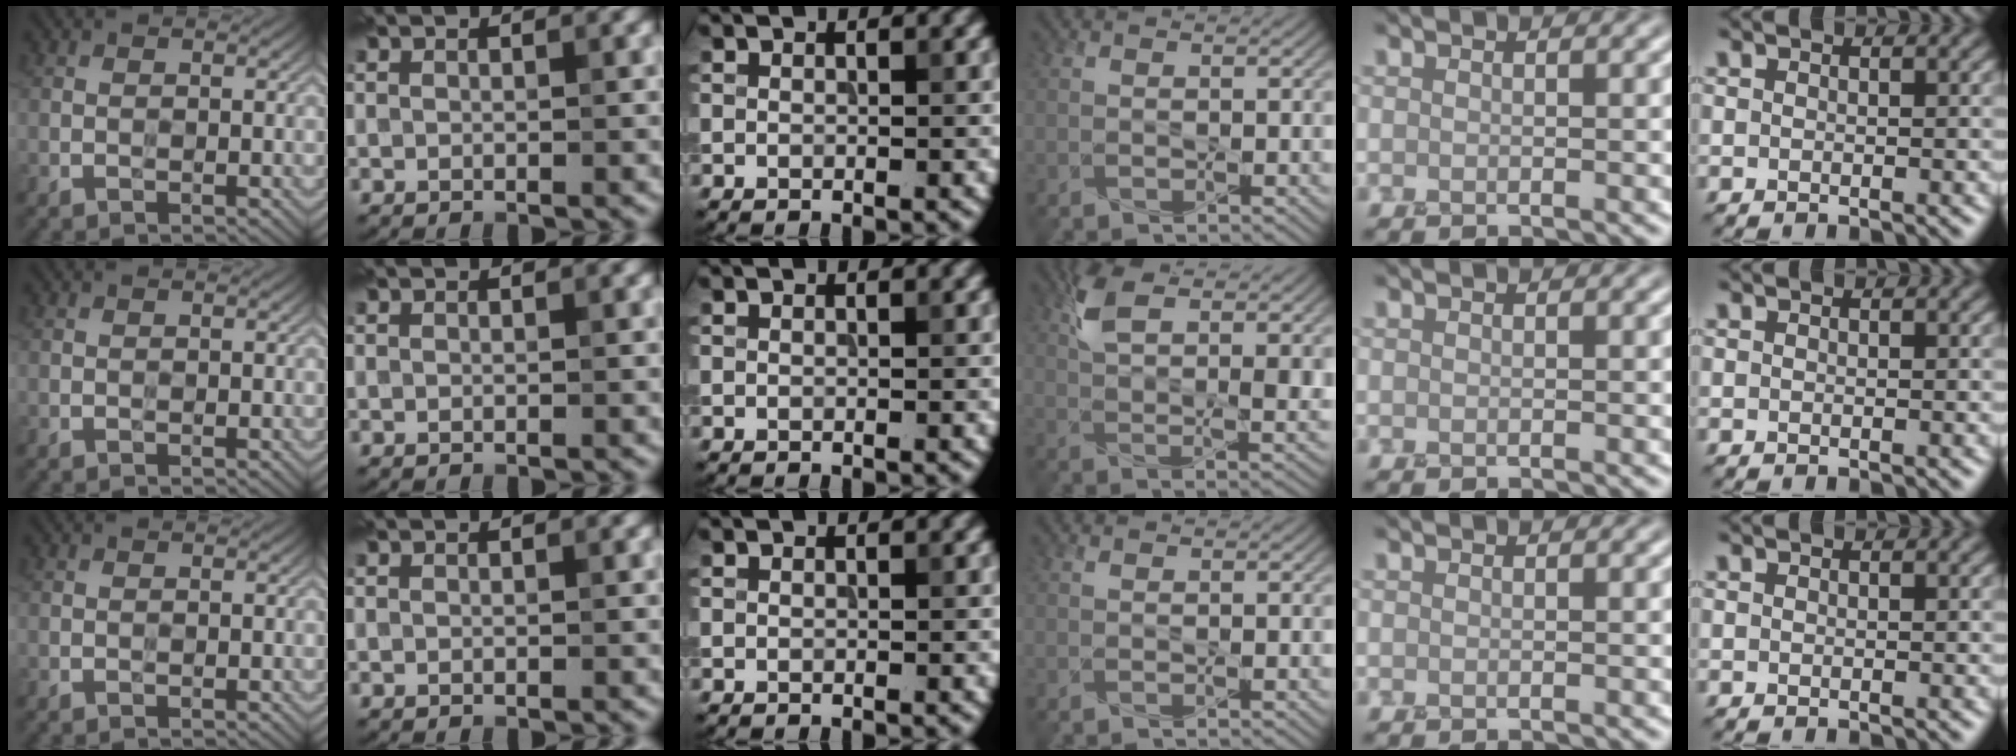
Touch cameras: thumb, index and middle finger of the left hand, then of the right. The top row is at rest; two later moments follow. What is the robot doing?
{"motion": "squeeze", "object": "paper clamp"}